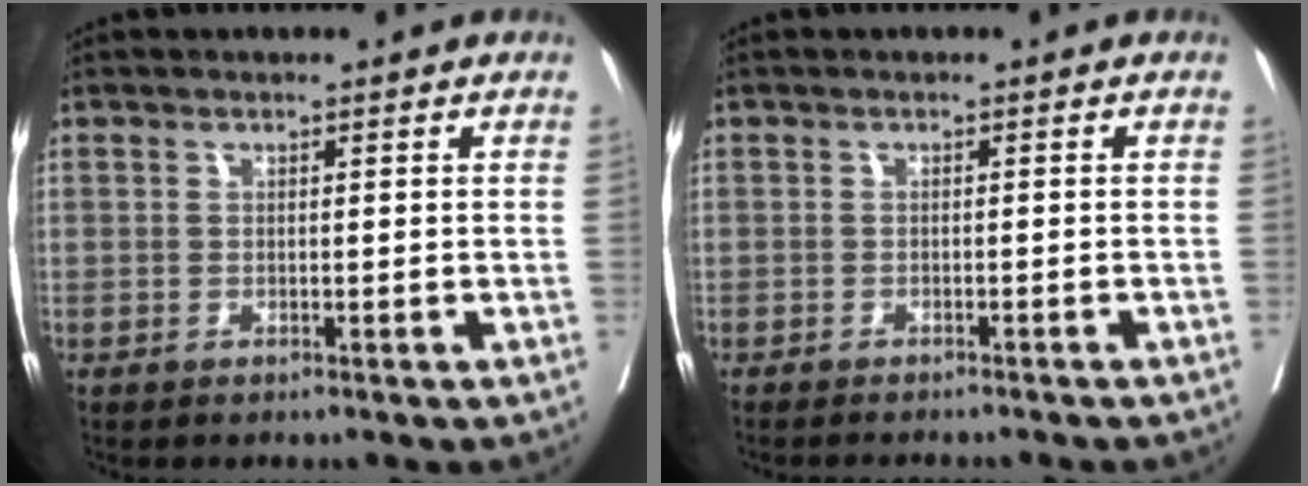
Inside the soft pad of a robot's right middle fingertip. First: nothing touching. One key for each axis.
{"total": 7.5, "fx": -6.8, "fy": 1.2, "fz": 3.0, "tx": -0.029, "ty": -0.007, "tz": -0.078}